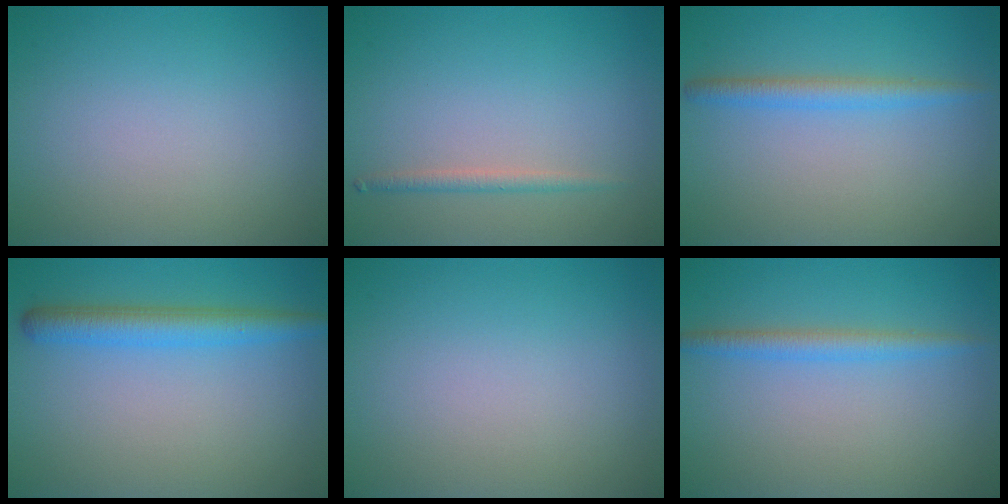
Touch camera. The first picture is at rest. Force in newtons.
{"total": 1.2, "press": 1.2, "slide": 0.0}
{"total": 2.1, "press": 2.1, "slide": 0.2}
{"total": 3.5, "press": 3.5, "slide": 0.1}
{"total": 0.0}
{"total": 2.1, "press": 2.1, "slide": 0.2}